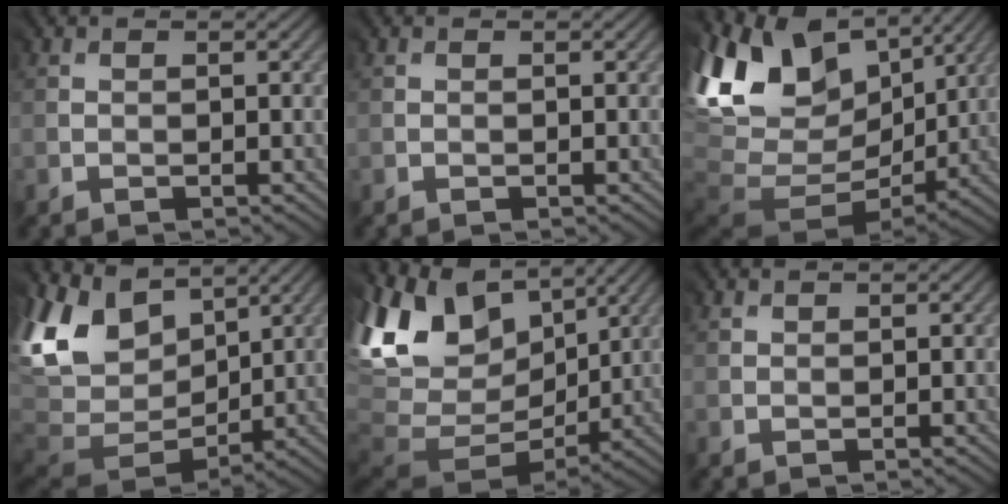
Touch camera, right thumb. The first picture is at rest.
{"total": 0.0}
{"total": 16.2, "force": [4.0, 11.8, 10.2], "torque": [-0.212, -0.030, 0.124]}
{"total": 12.0, "force": [4.4, 9.2, 6.4], "torque": [-0.187, 0.009, 0.090]}
{"total": 14.7, "force": [4.1, 10.8, 9.0], "torque": [-0.204, -0.016, 0.108]}
{"total": 1.2, "force": [0.9, 0.8, 0.2], "torque": [-0.001, 0.000, 0.018]}